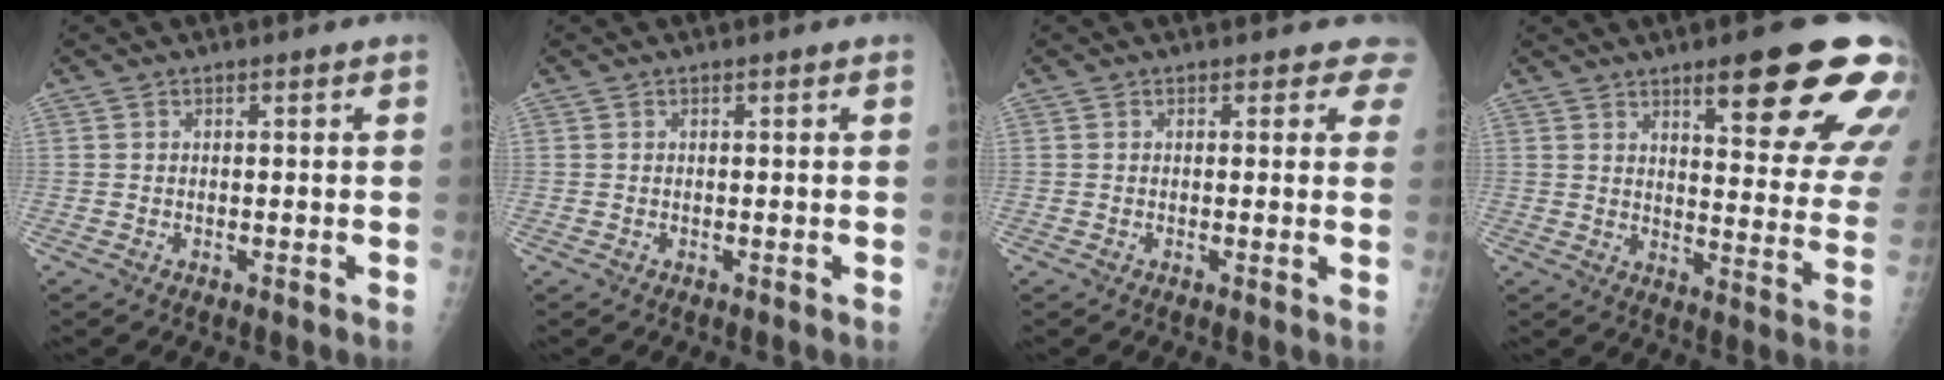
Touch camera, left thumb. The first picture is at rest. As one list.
[{"total": 0.0}, {"total": 2.8, "force": [2.4, 1.5, 0.2], "torque": [0.031, -0.011, 0.004]}, {"total": 21.2, "force": [12.0, 5.0, 16.7], "torque": [-0.183, -0.055, 0.159]}]